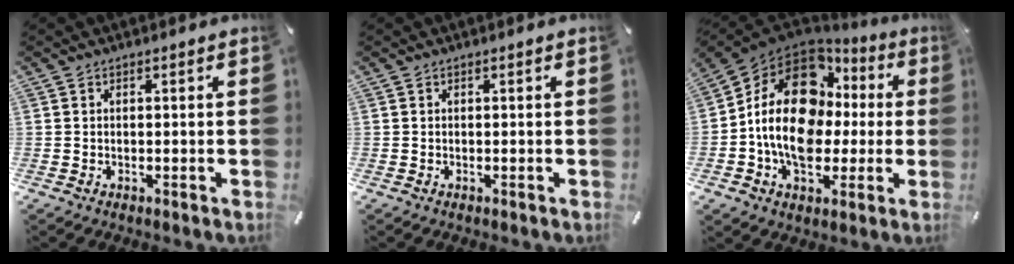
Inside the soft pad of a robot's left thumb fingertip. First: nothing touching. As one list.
[{"total": 0.0}, {"total": 18.2, "force": [1.2, 13.8, 11.9], "torque": [-0.237, -0.005, 0.021]}]